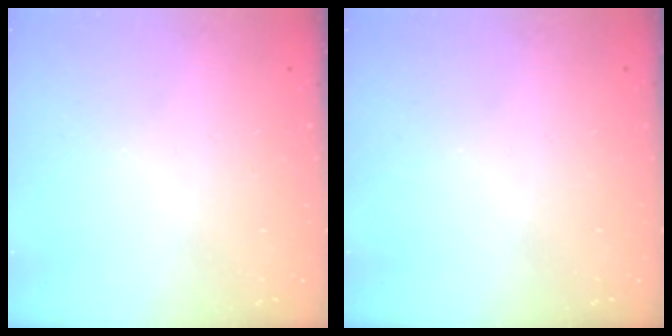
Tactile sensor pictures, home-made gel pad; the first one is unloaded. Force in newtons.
{"total": 0.0}